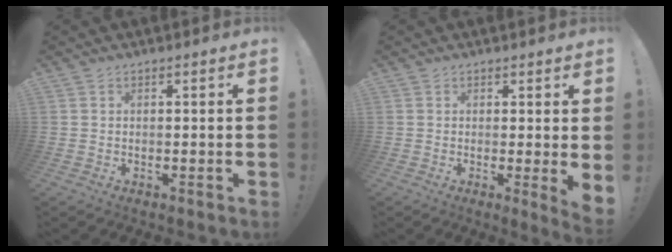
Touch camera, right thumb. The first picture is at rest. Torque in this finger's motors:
{"motor_torque": [0.01, 1.06, 1.50, -0.20, 0.02]}